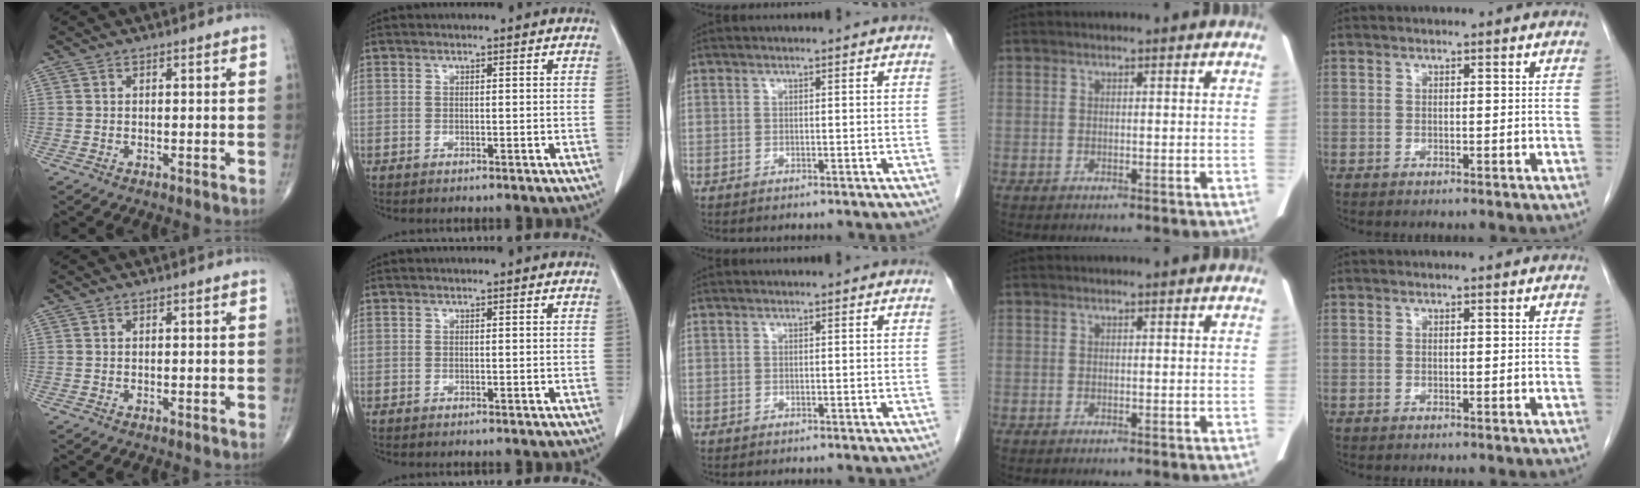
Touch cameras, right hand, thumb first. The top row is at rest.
{}